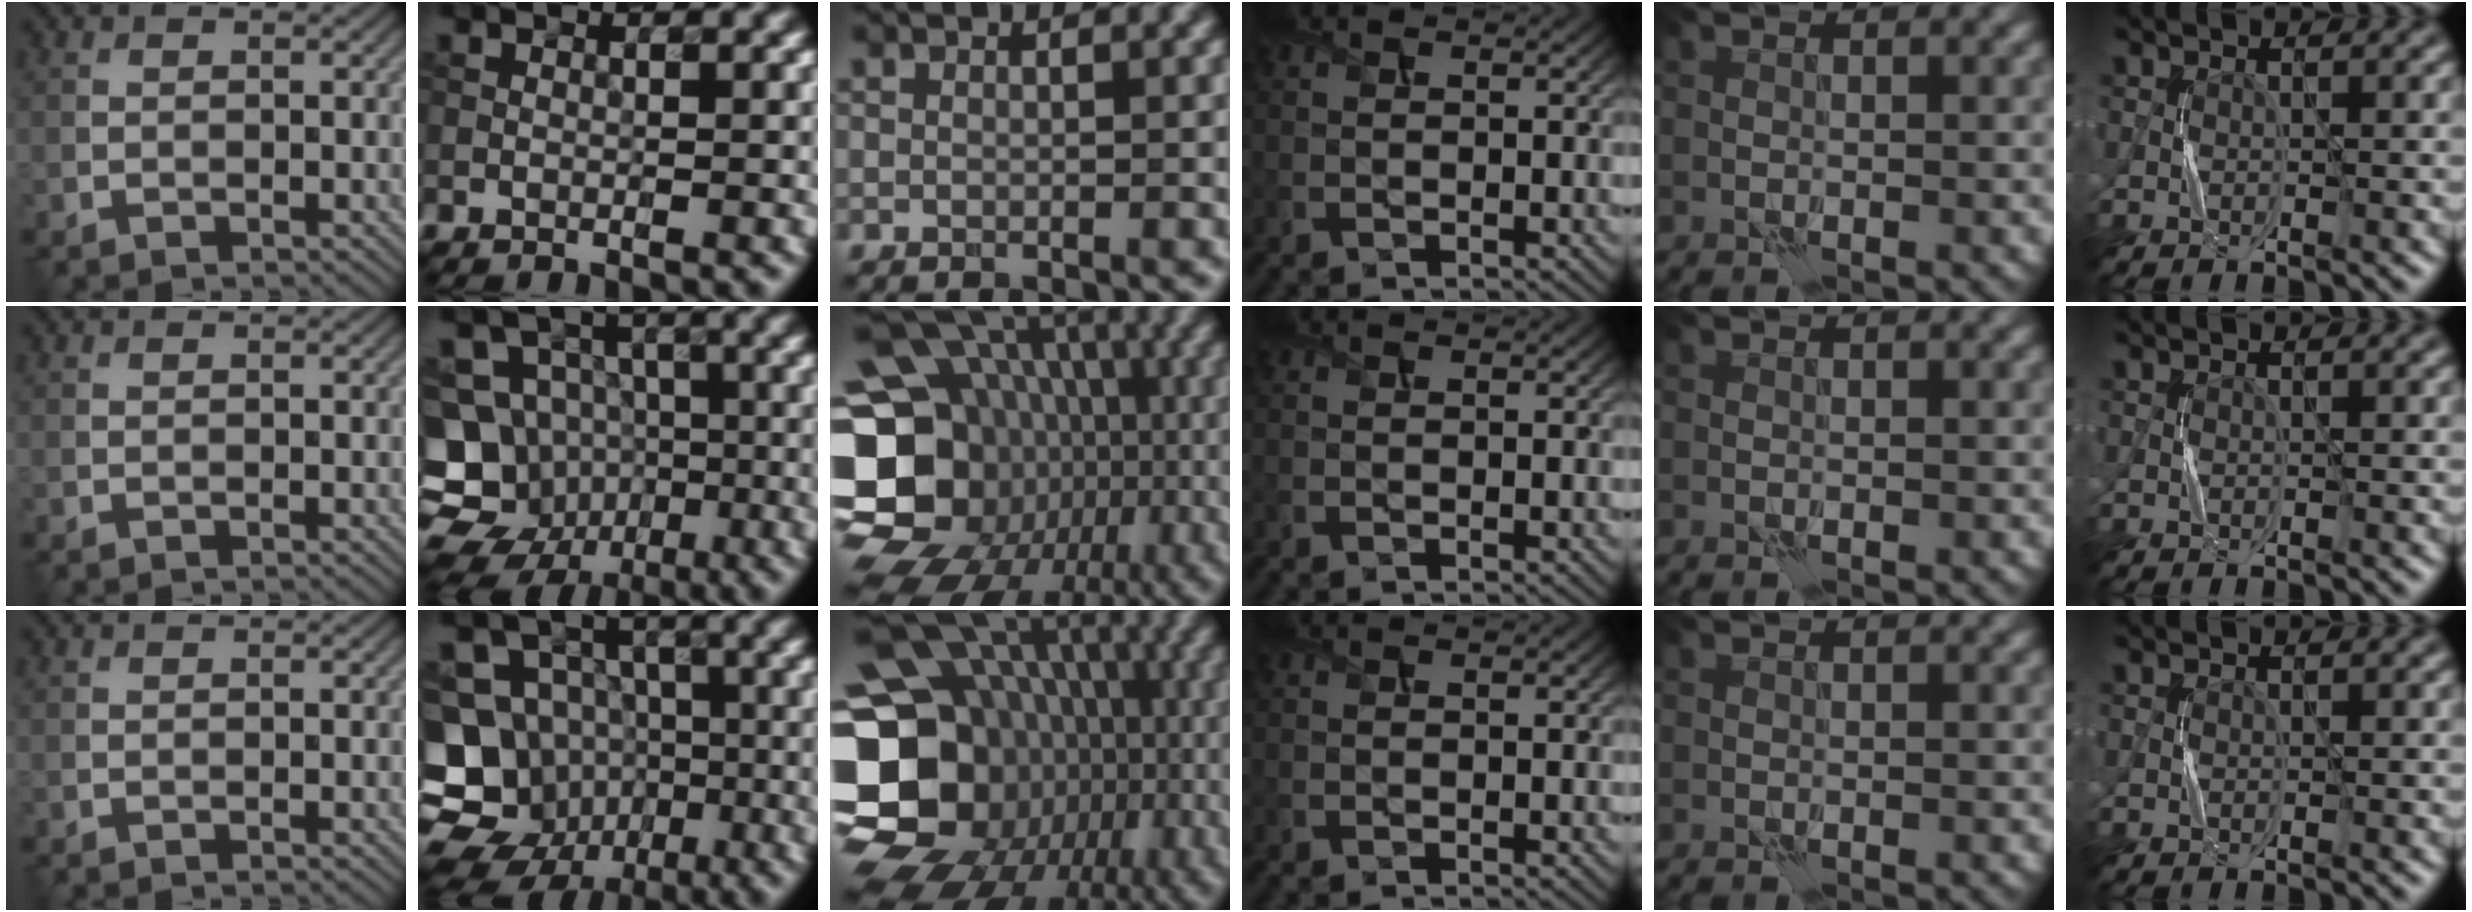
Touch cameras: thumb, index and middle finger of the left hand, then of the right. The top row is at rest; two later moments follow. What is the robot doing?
{"motion": "press", "object": "button"}